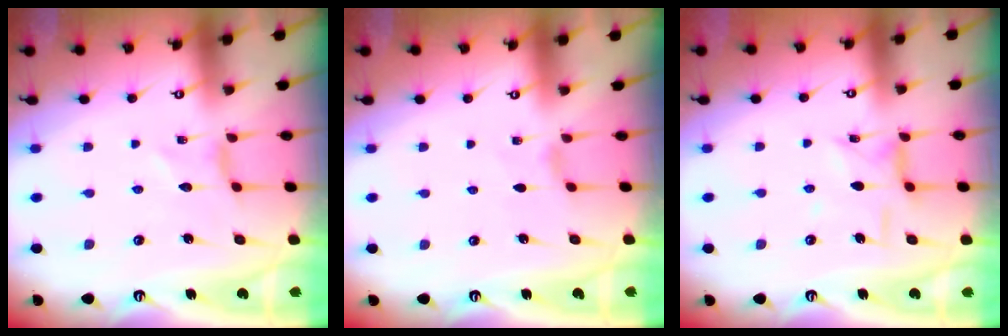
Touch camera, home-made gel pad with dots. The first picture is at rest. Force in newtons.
{"total": 0.0}
{"total": 5.8, "press": 5.7, "slide": 0.5}